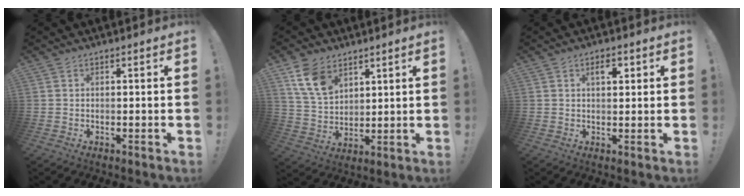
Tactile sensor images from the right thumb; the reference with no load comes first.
{"total": 11.4, "force": [6.7, 7.3, 5.6], "torque": [-0.102, -0.027, 0.135]}
{"total": 3.9, "force": [1.5, 1.7, 3.2], "torque": [-0.034, -0.005, 0.017]}